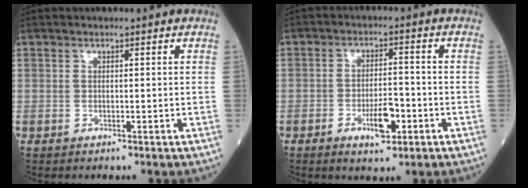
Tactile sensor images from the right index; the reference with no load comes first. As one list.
[{"total": 5.4, "force": [-2.4, 1.8, 4.5], "torque": [-0.079, 0.000, -0.036]}]